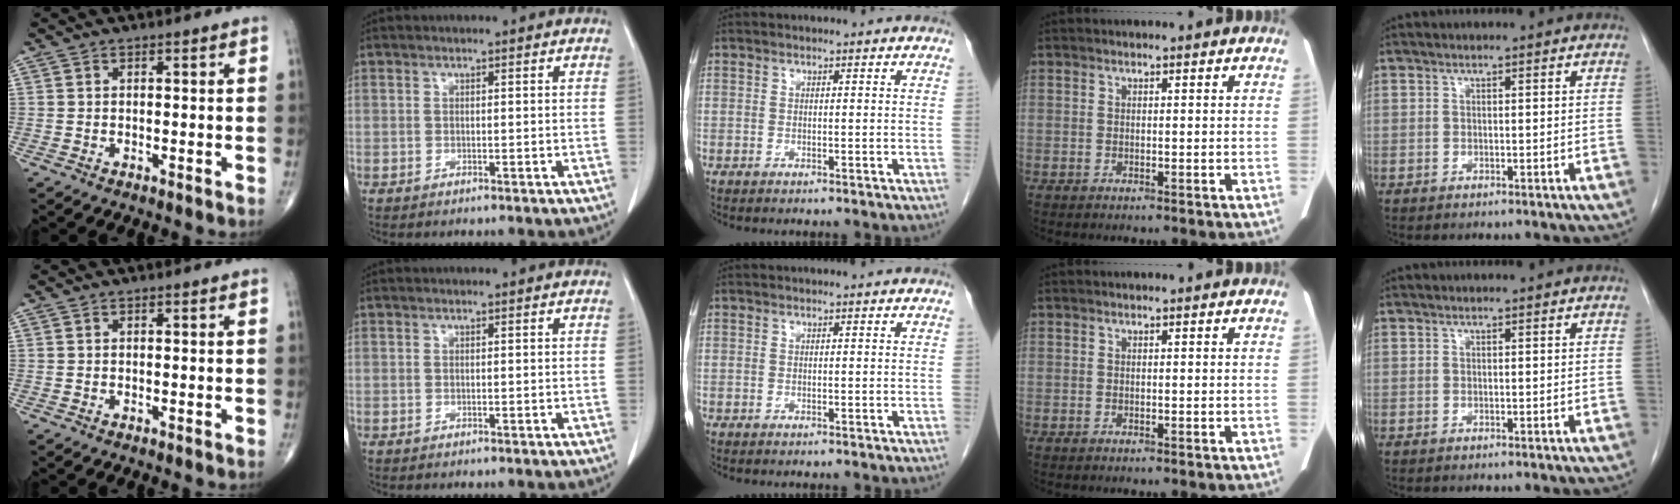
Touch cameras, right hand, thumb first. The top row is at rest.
{}